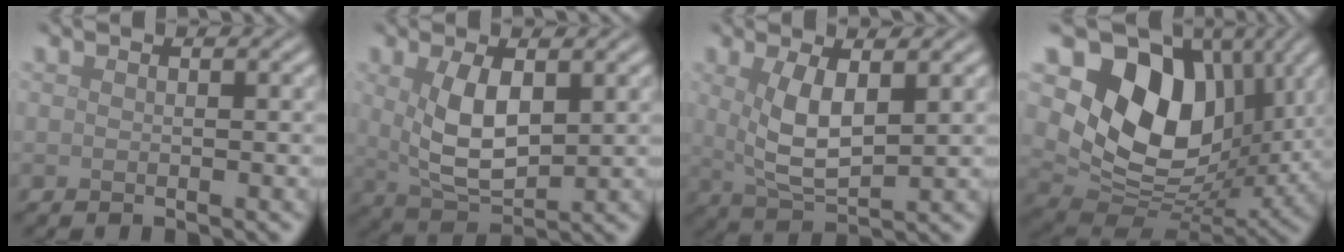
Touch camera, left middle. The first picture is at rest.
{"total": 5.4, "force": [1.1, 2.5, 4.7], "torque": [-0.100, -0.005, 0.029]}
{"total": 4.6, "force": [1.2, 1.6, 4.2], "torque": [-0.089, -0.006, 0.029]}
{"total": 12.7, "force": [4.1, 9.3, 7.7], "torque": [-0.135, -0.013, 0.075]}